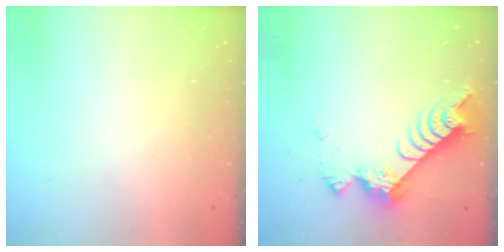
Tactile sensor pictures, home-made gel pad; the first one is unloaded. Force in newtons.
{"total": 9.5, "press": 9.4, "slide": 1.0}